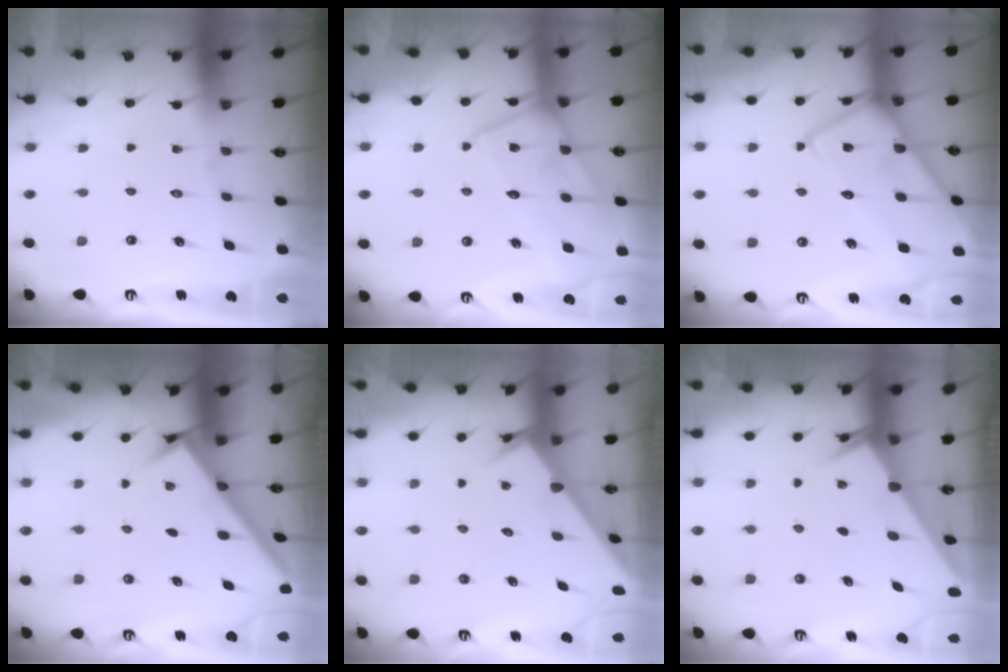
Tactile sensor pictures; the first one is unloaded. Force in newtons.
{"total": 17.2, "press": 17.1, "slide": 1.6}
{"total": 17.1, "press": 17.0, "slide": 1.6}
{"total": 2.9, "press": 2.9, "slide": 0.4}
{"total": 2.9, "press": 2.9, "slide": 0.1}
{"total": 1.9, "press": 1.9, "slide": 0.0}